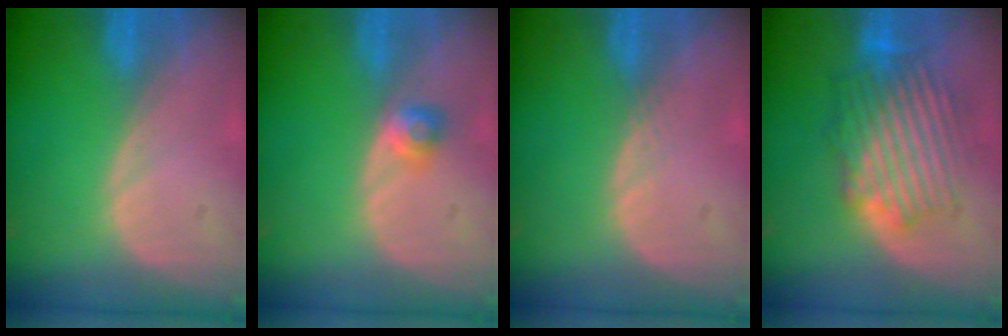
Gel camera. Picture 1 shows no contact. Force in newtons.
{"total": 2.6, "press": 2.3, "slide": 1.2}
{"total": 0.7, "press": 0.6, "slide": 0.3}
{"total": 8.9, "press": 8.6, "slide": 2.3}